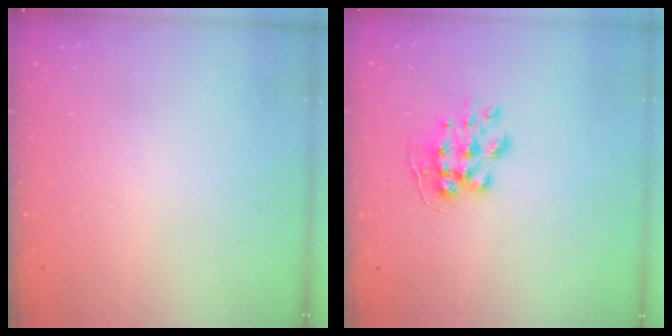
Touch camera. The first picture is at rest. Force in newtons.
{"total": 8.5, "press": 8.5, "slide": 0.3}